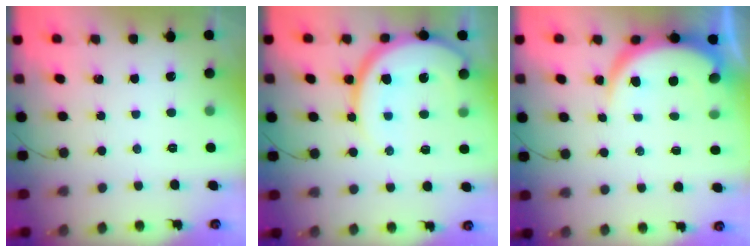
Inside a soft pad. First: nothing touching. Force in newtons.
{"total": 14.5, "press": 14.4, "slide": 1.6}
{"total": 7.7, "press": 7.7, "slide": 0.6}